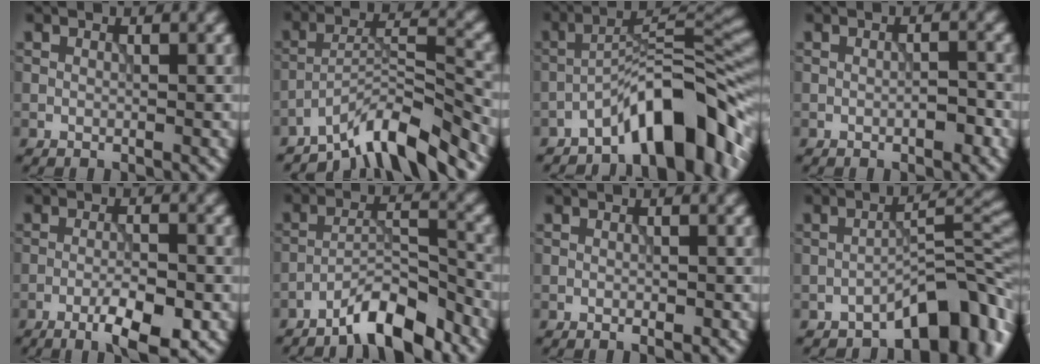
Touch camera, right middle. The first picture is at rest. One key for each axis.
{"total": 7.4, "fx": -6.1, "fy": 1.1, "fz": 4.1, "tx": -0.062, "ty": 0.005, "tz": -0.112}
{"total": 9.6, "fx": -6.0, "fy": 2.9, "fz": 6.9, "tx": -0.087, "ty": 0.021, "tz": -0.105}
{"total": 1.6, "fx": -0.7, "fy": 0.5, "fz": 1.4, "tx": -0.021, "ty": 0.002, "tz": -0.012}
{"total": 5.1, "fx": -2.8, "fy": 1.0, "fz": 4.2, "tx": -0.072, "ty": 0.000, "tz": -0.044}
{"total": 5.8, "fx": -4.6, "fy": 1.1, "fz": 3.4, "tx": -0.055, "ty": 0.009, "tz": -0.082}
{"total": 0.7, "fx": -0.3, "fy": 0.2, "fz": 0.6, "tx": -0.009, "ty": -0.001, "tz": -0.004}
{"total": 7.6, "fx": -5.0, "fy": 2.8, "fz": 5.0, "tx": -0.051, "ty": 0.016, "tz": -0.082}